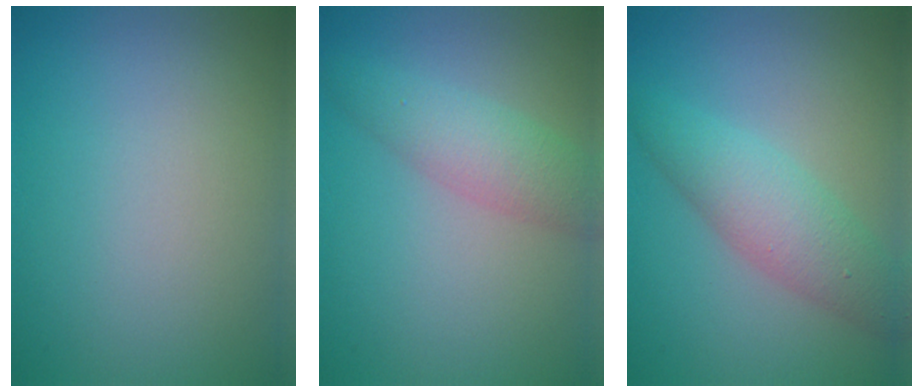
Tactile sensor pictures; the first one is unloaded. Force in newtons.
{"total": 3.7, "press": 3.7, "slide": 0.0}
{"total": 4.5, "press": 4.5, "slide": 0.0}